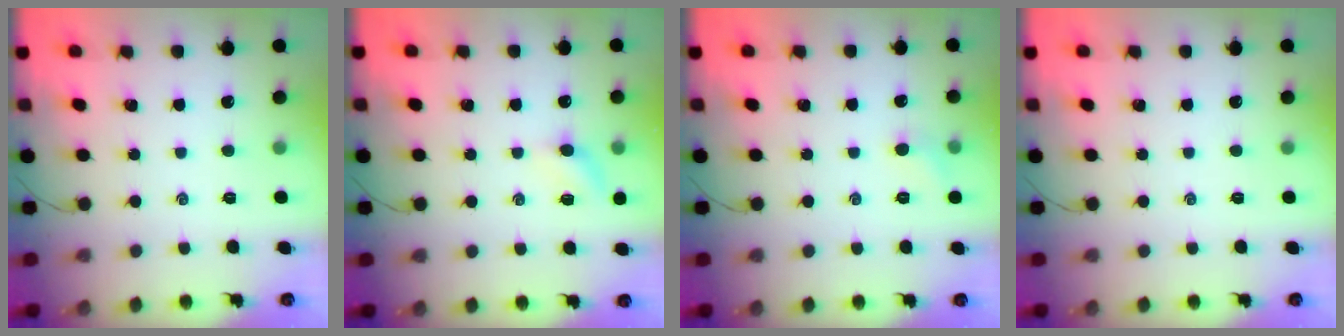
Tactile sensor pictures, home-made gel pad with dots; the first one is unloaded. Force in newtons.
{"total": 5.3, "press": 5.1, "slide": 1.6}
{"total": 4.0, "press": 3.8, "slide": 1.2}
{"total": 0.0}